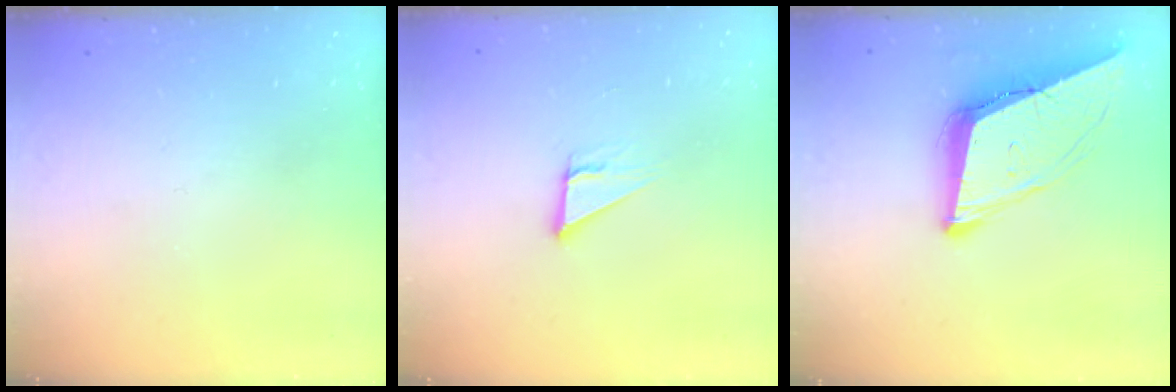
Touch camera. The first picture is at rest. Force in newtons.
{"total": 4.0, "press": 4.0, "slide": 0.2}
{"total": 11.8, "press": 11.2, "slide": 3.8}